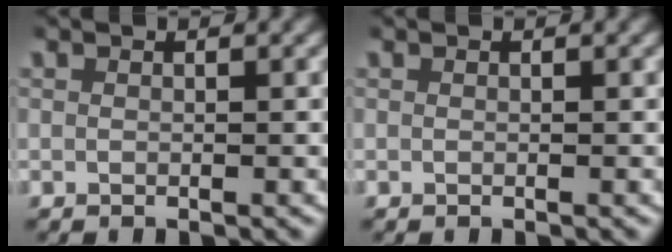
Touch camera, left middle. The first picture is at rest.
{"total": 0.0}